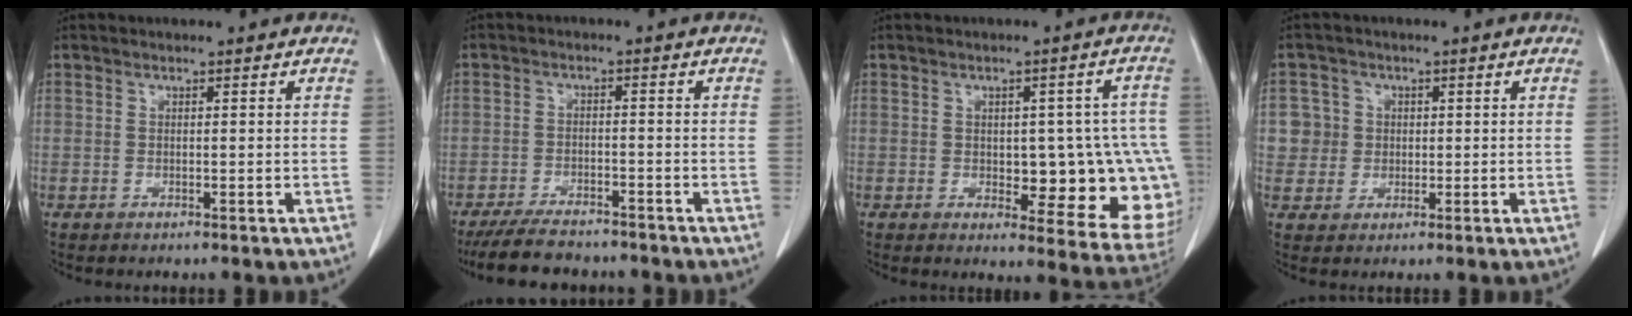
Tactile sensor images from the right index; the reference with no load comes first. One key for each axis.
{"total": 8.0, "fx": -7.0, "fy": 2.5, "fz": 3.0, "tx": -0.051, "ty": -0.014, "tz": -0.111}
{"total": 14.9, "fx": -1.9, "fy": 6.0, "fz": 13.5, "tx": -0.111, "ty": 0.019, "tz": -0.001}
{"total": 4.8, "fx": 0.6, "fy": 4.7, "fz": 0.0, "tx": 0.010, "ty": 0.014, "tz": 0.016}